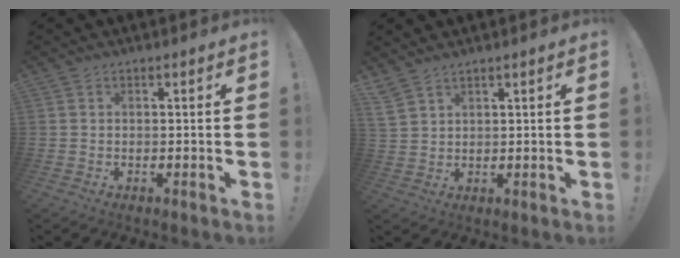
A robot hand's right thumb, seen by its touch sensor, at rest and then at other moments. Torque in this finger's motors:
{"motor_torque": [0.64, 0.99, 0.17, 0.16, 0.06]}